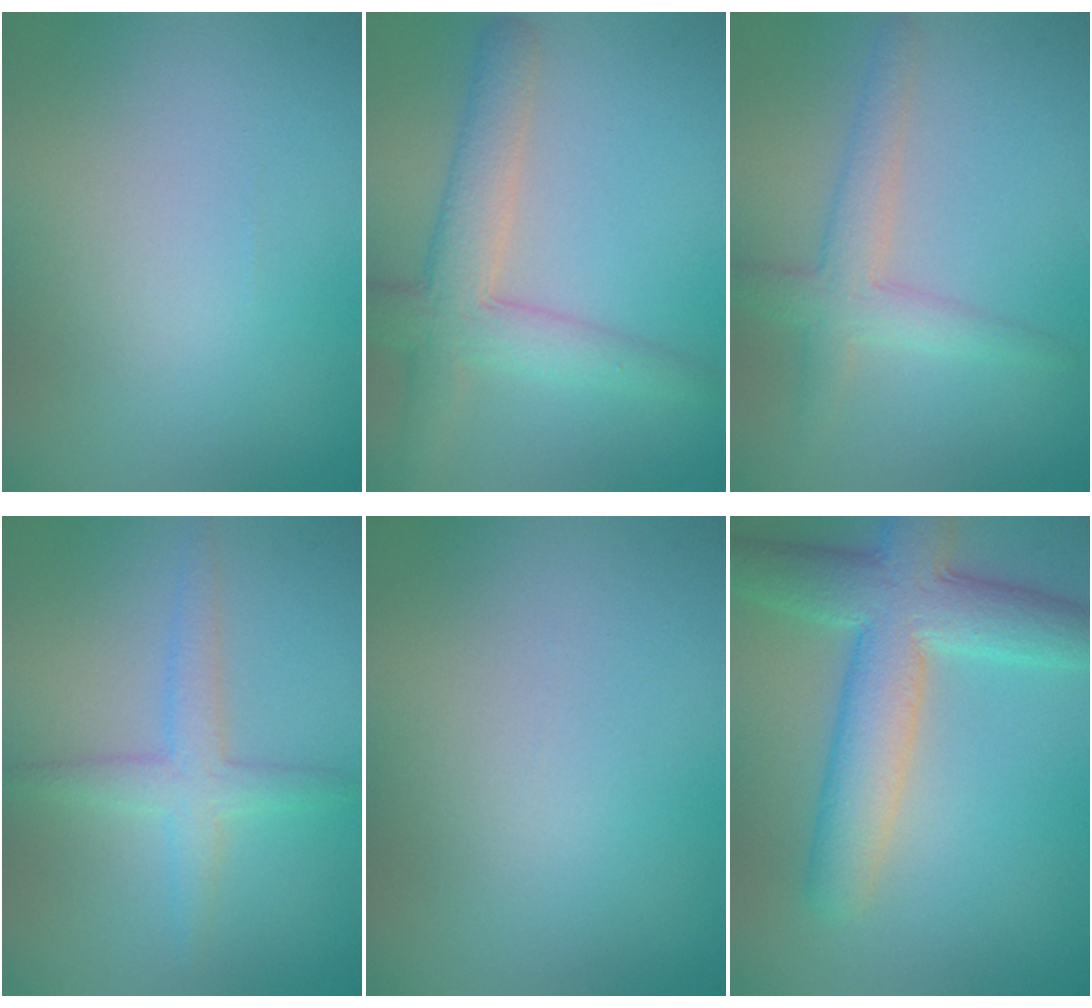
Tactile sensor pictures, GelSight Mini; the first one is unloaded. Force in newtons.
{"total": 5.0, "press": 5.0, "slide": 0.3}
{"total": 3.4, "press": 3.3, "slide": 0.3}
{"total": 2.7, "press": 2.7, "slide": 0.0}
{"total": 0.0}
{"total": 7.7, "press": 7.7, "slide": 0.4}